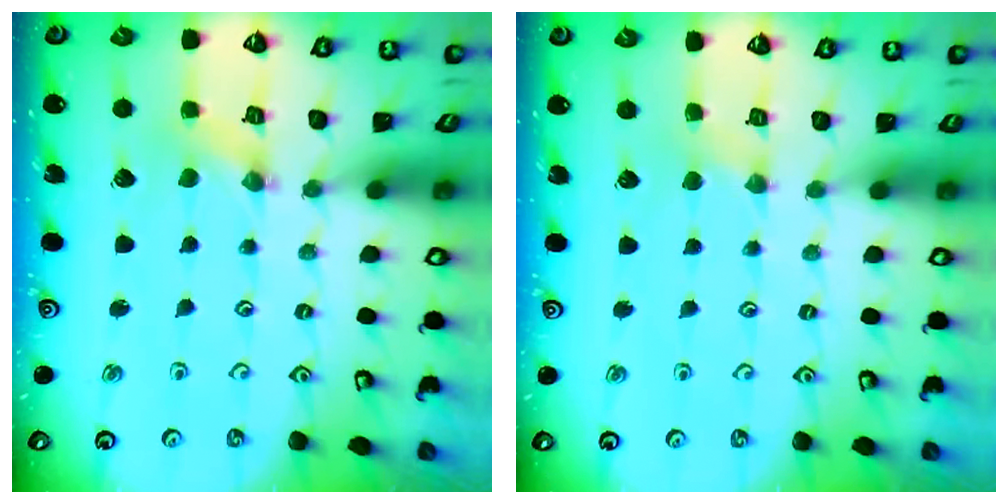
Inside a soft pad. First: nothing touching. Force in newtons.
{"total": 2.4, "press": 2.4, "slide": 0.4}